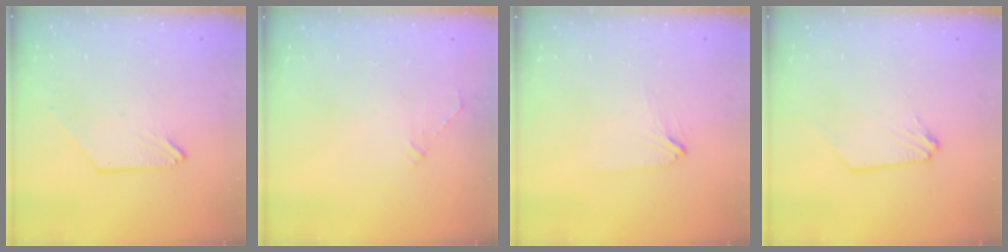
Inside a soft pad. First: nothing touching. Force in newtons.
{"total": 3.3, "press": 3.3, "slide": 0.6}
{"total": 1.8, "press": 1.7, "slide": 0.4}
{"total": 0.0}